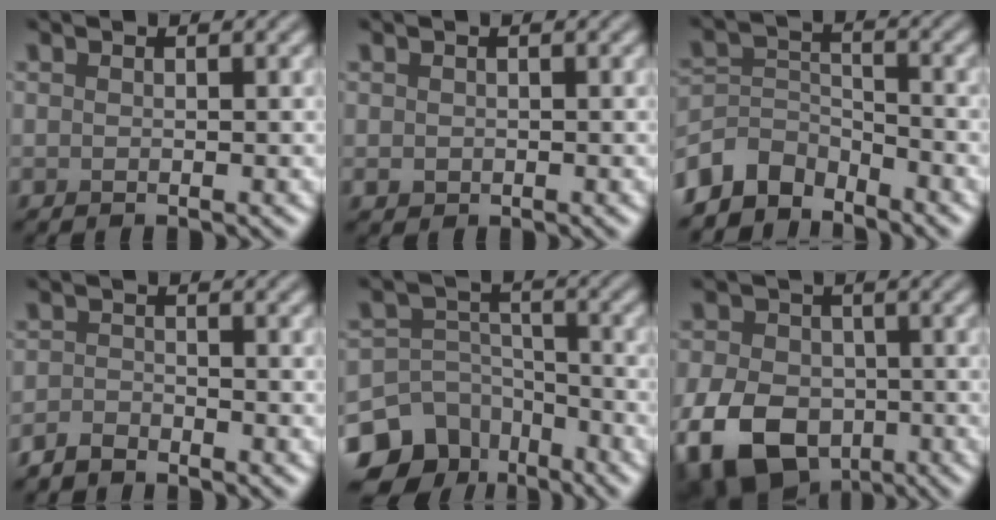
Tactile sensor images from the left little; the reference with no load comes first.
{"total": 0.7, "force": [0.0, 0.7, 0.3], "torque": [-0.002, -0.003, 0.000]}
{"total": 4.7, "force": [-4.1, 2.1, 1.0], "torque": [-0.011, -0.002, -0.087]}
{"total": 1.8, "force": [-1.7, 0.5, 0.3], "torque": [-0.005, 0.001, -0.038]}
{"total": 11.5, "force": [-7.6, 8.0, 3.1], "torque": [-0.063, -0.021, -0.129]}
{"total": 11.9, "force": [-5.0, 8.3, 6.9], "torque": [-0.134, -0.027, -0.099]}